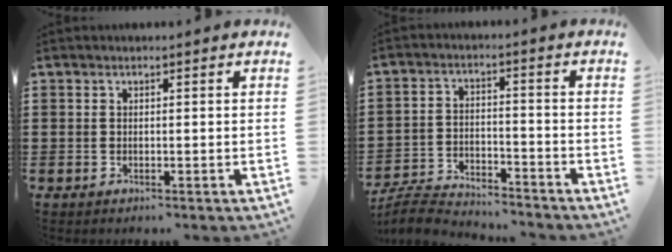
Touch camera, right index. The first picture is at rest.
{"total": 5.5, "force": [-5.4, 0.7, 0.8], "torque": [-0.032, 0.002, -0.112]}